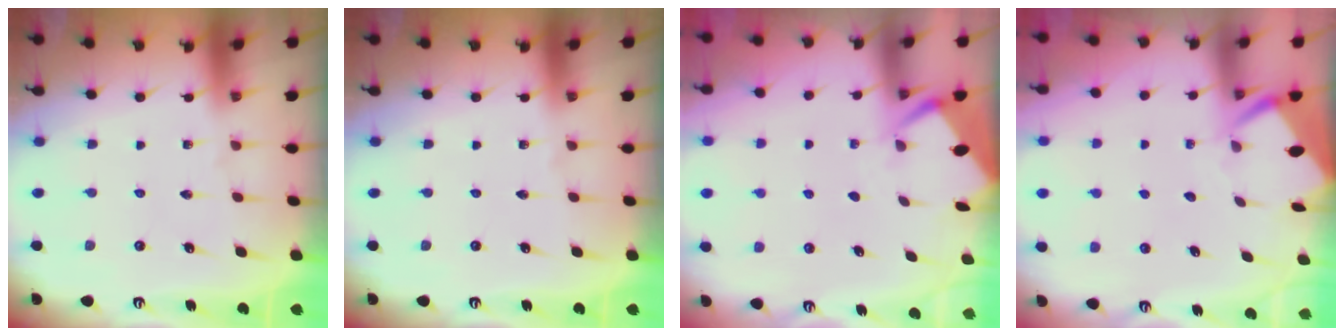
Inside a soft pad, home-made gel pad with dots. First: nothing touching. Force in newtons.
{"total": 0.0}
{"total": 2.6, "press": 2.6, "slide": 0.4}
{"total": 3.8, "press": 3.8, "slide": 0.3}